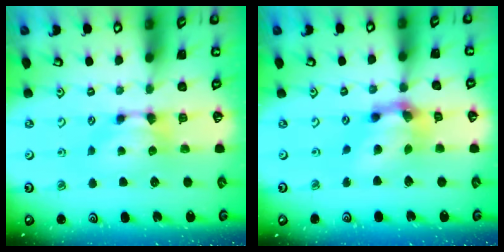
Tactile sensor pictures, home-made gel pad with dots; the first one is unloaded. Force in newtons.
{"total": 5.8, "press": 5.4, "slide": 2.2}